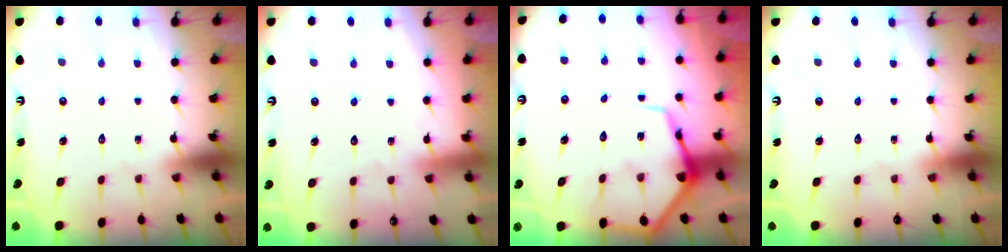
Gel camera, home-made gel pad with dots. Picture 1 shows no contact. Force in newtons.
{"total": 4.4, "press": 4.4, "slide": 0.4}
{"total": 9.4, "press": 9.3, "slide": 0.9}
{"total": 0.0}